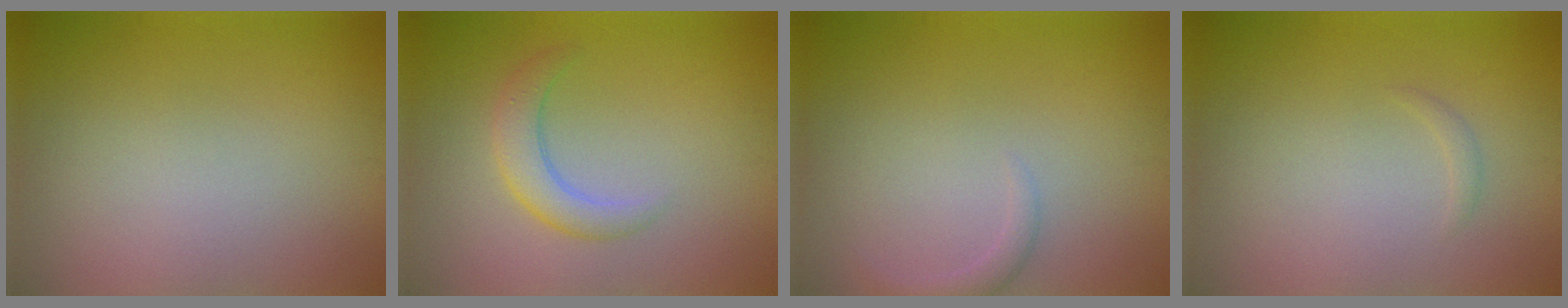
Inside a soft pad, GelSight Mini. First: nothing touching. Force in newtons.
{"total": 3.0, "press": 3.0, "slide": 0.2}
{"total": 1.2, "press": 1.2, "slide": 0.1}
{"total": 0.6, "press": 0.5, "slide": 0.1}